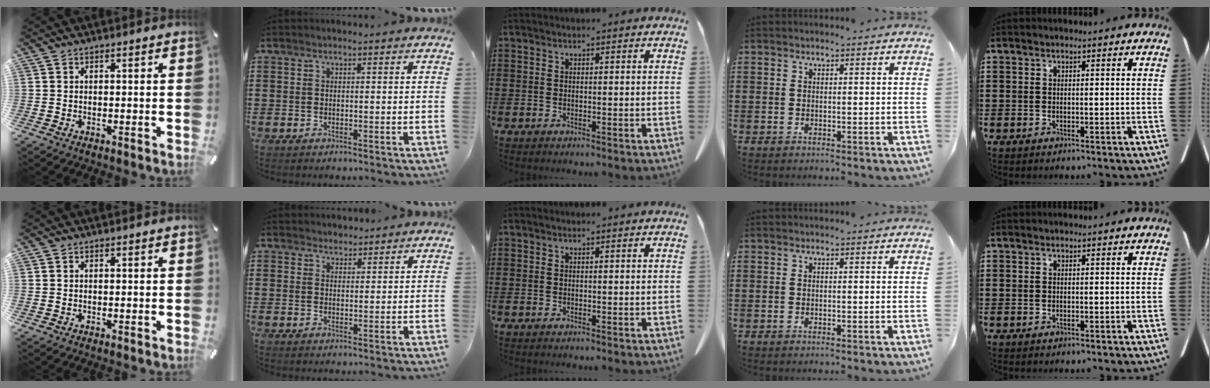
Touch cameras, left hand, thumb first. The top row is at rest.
{"index": {"total": 1.7, "force": [1.5, 0.6, -0.1], "torque": [-0.002, 0.003, 0.030]}}